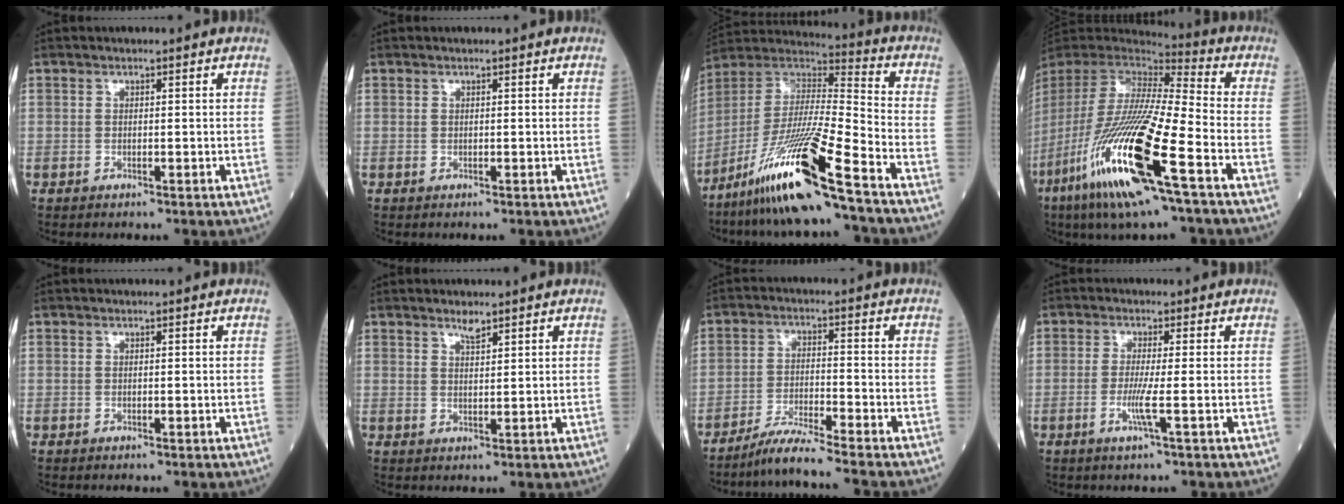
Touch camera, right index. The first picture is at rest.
{"total": 0.0}
{"total": 19.0, "force": [-12.5, -0.9, 14.3], "torque": [-0.305, -0.031, -0.235]}
{"total": 25.0, "force": [-11.3, 1.8, 22.2], "torque": [-0.482, -0.071, -0.220]}
{"total": 0.0}
{"total": 1.9, "force": [1.6, 0.3, 1.0], "torque": [-0.021, -0.001, 0.030]}
{"total": 7.3, "force": [-6.4, -1.7, 3.0], "torque": [-0.053, -0.026, -0.115]}
{"total": 3.5, "force": [-1.2, -0.7, 3.2], "torque": [-0.069, -0.008, -0.027]}